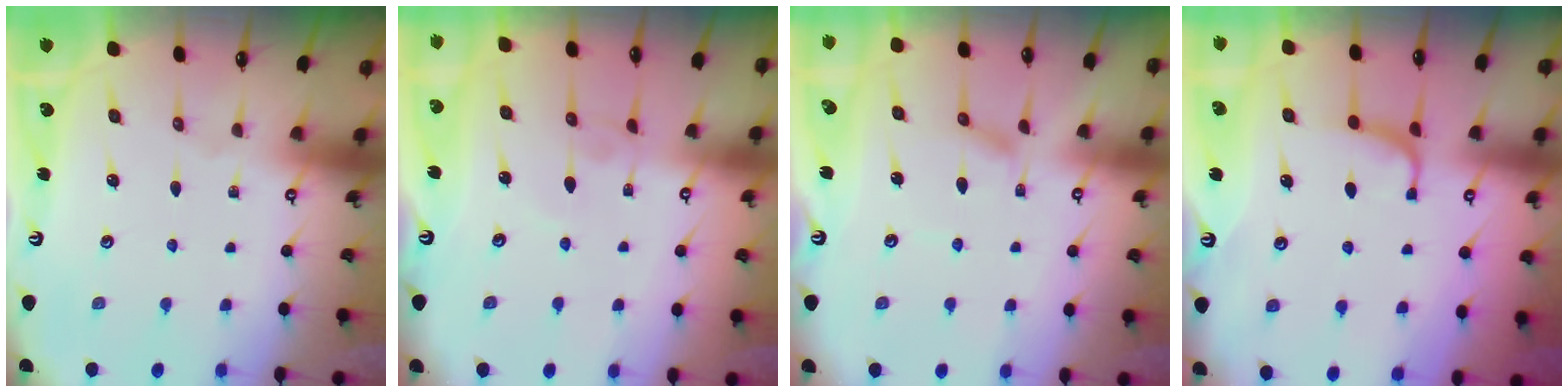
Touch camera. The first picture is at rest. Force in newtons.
{"total": 2.2, "press": 2.2, "slide": 0.1}
{"total": 2.3, "press": 2.3, "slide": 0.5}
{"total": 1.0, "press": 0.9, "slide": 0.5}